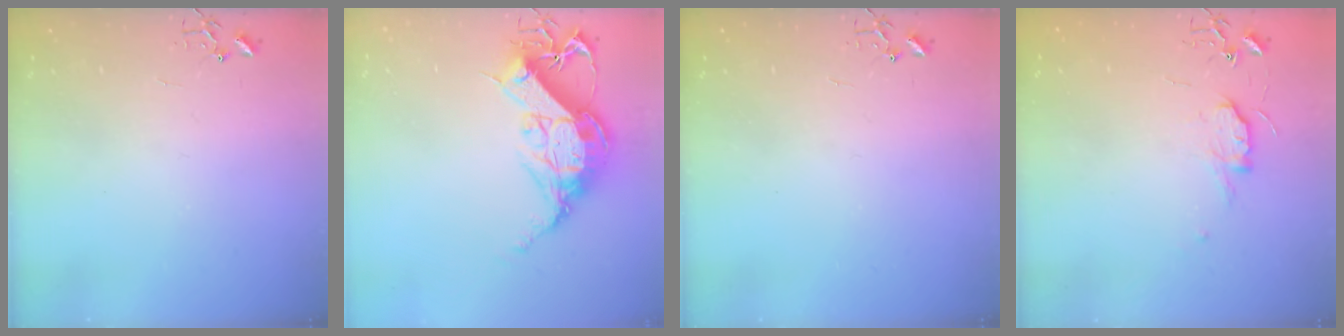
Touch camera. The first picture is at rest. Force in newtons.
{"total": 15.7, "press": 15.6, "slide": 1.4}
{"total": 0.0}
{"total": 7.3, "press": 7.3, "slide": 0.7}